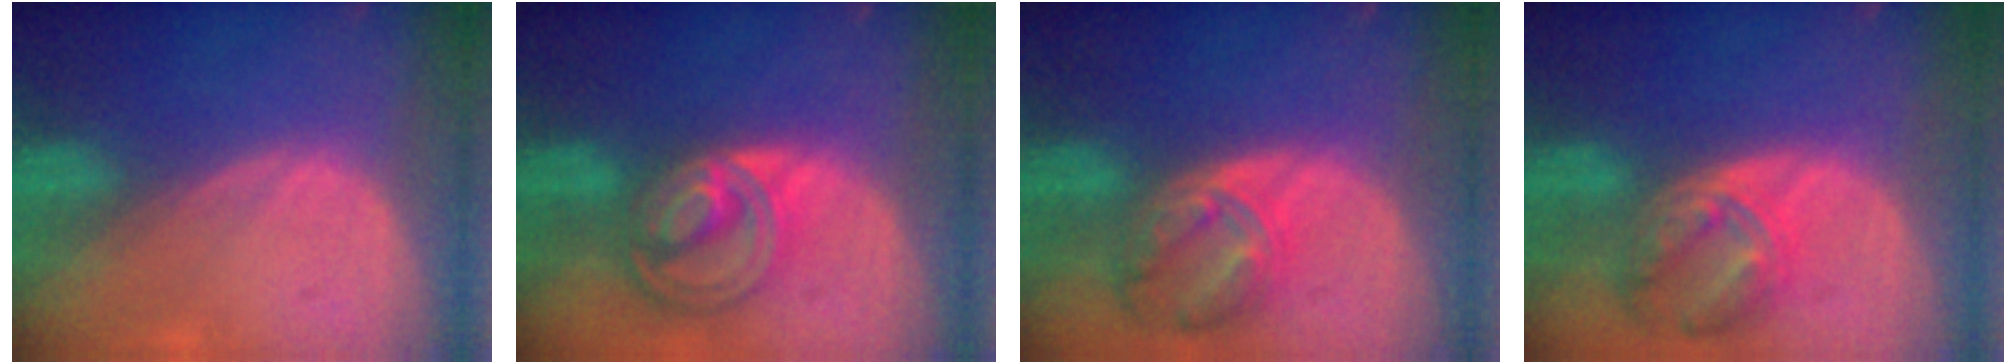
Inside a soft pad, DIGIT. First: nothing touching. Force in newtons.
{"total": 8.5, "press": 7.3, "slide": 4.4}
{"total": 8.2, "press": 7.1, "slide": 4.0}
{"total": 8.3, "press": 7.2, "slide": 4.0}